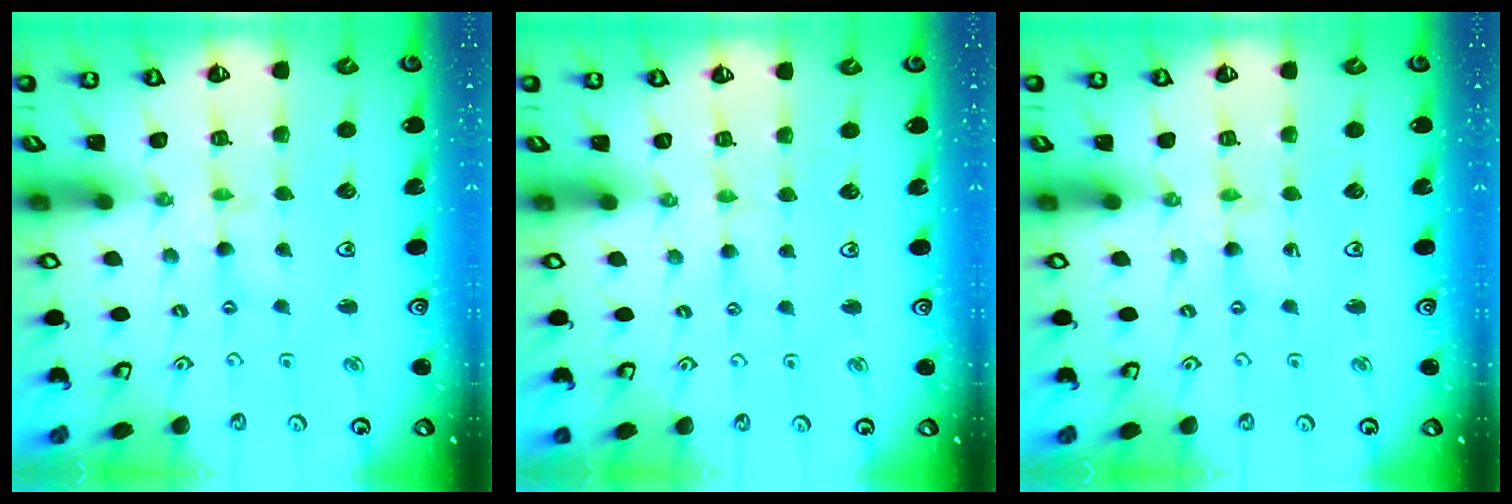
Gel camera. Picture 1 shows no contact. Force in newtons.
{"total": 1.7, "press": 1.7, "slide": 0.4}
{"total": 0.0}